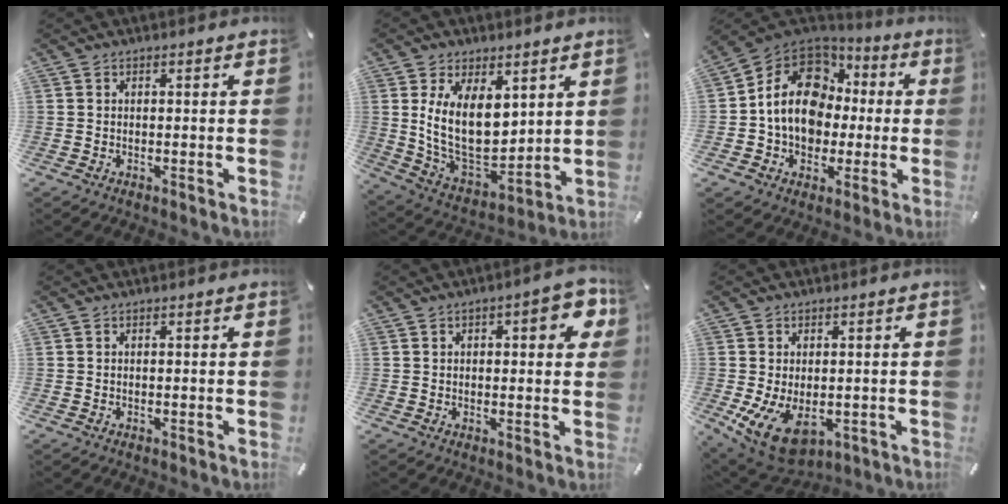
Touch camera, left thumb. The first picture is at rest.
{"total": 15.1, "force": [4.6, 9.9, 10.5], "torque": [-0.203, -0.043, 0.086]}
{"total": 15.8, "force": [0.3, 13.1, 8.8], "torque": [-0.170, 0.010, 0.008]}
{"total": 0.0}
{"total": 7.7, "force": [2.4, 3.7, 6.4], "torque": [-0.074, -0.006, 0.032]}
{"total": 9.4, "force": [-1.9, 5.9, 7.1], "torque": [-0.153, -0.007, -0.030]}